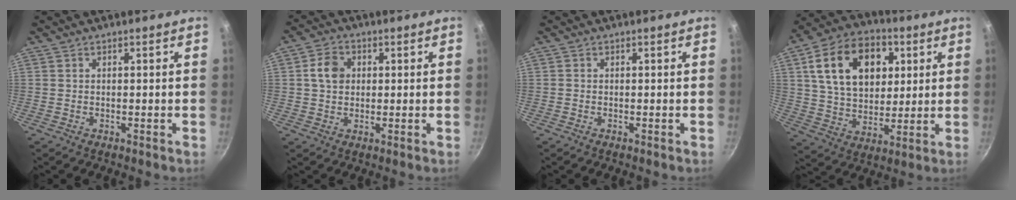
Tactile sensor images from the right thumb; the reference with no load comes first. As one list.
[{"total": 5.5, "force": [0.9, 4.5, 3.1], "torque": [-0.038, 0.009, 0.007]}, {"total": 0.0}, {"total": 20.2, "force": [5.9, 13.9, 13.3], "torque": [-0.198, 0.000, 0.097]}]